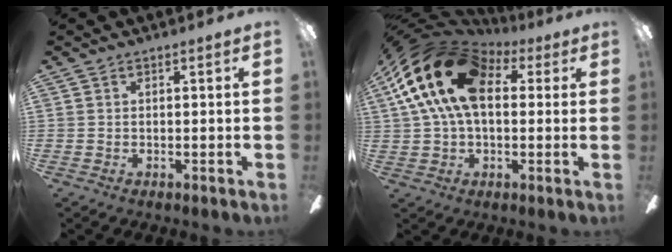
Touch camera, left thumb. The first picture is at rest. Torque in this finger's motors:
{"motor_torque": [0.11, 1.43, 1.53, -1.24, 0.62]}